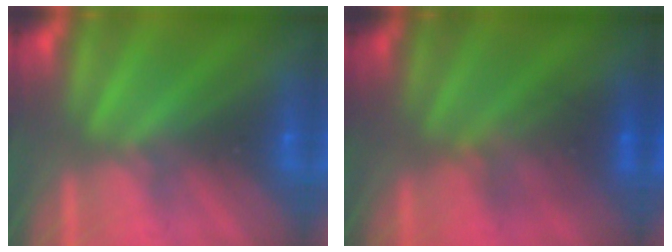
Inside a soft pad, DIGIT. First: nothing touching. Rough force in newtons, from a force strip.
{"total": 2.5}